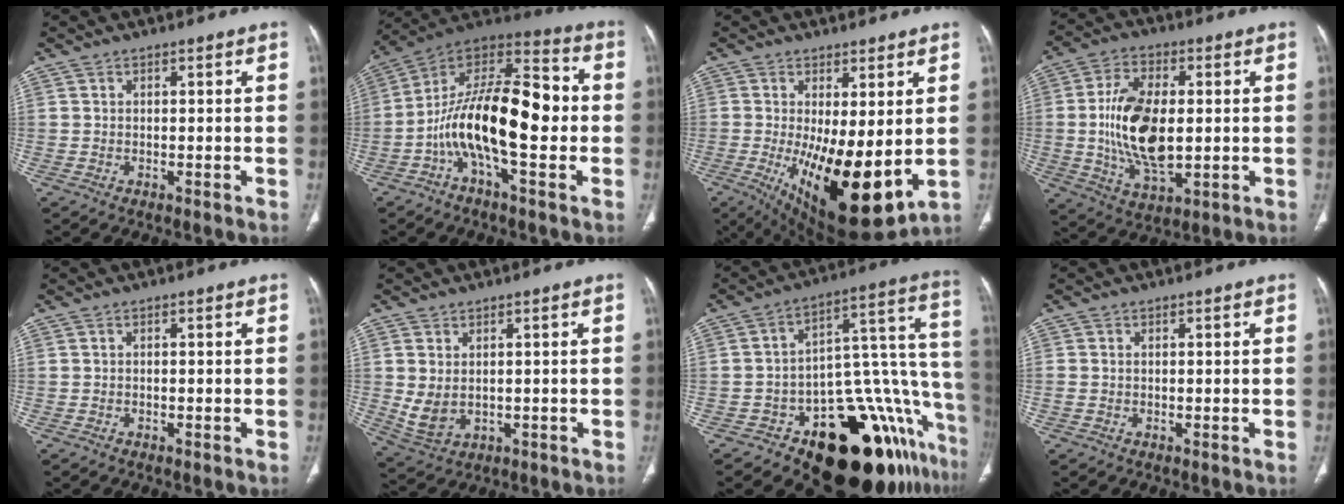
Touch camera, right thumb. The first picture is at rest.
{"total": 20.3, "force": [-3.0, 8.3, 18.3], "torque": [-0.295, 0.053, -0.058]}
{"total": 17.7, "force": [-1.9, 6.7, 16.2], "torque": [-0.264, -0.040, -0.006]}
{"total": 15.6, "force": [0.0, 8.3, 13.2], "torque": [-0.246, -0.007, 0.004]}
{"total": 0.0}
{"total": 5.5, "force": [0.3, 4.0, 3.9], "torque": [-0.076, -0.007, 0.025]}
{"total": 25.5, "force": [-12.9, 11.5, 18.7], "torque": [-0.114, 0.119, -0.173]}
{"total": 1.0, "force": [-0.1, 0.8, 0.5], "torque": [-0.013, 0.003, -0.001]}